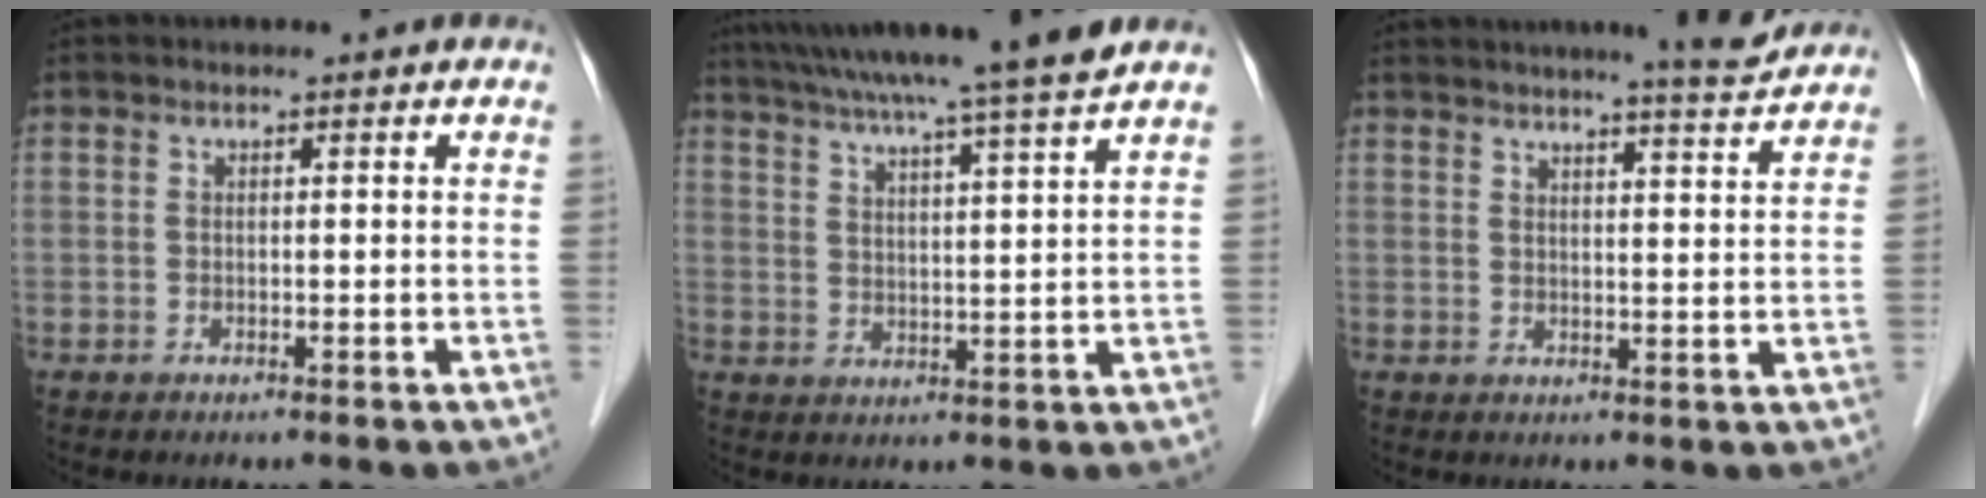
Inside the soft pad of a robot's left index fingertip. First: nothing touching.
{"total": 16.8, "force": [14.5, -2.0, 8.2], "torque": [-0.145, -0.007, 0.210]}
{"total": 7.4, "force": [6.8, -0.6, 2.9], "torque": [-0.050, -0.002, 0.086]}